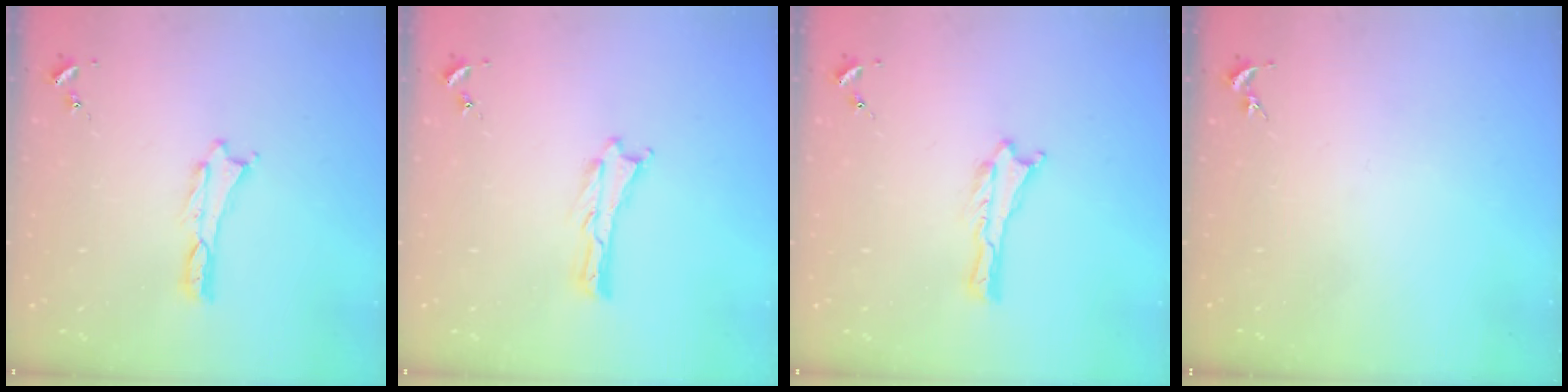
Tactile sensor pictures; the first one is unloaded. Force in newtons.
{"total": 0.0}
{"total": 0.0}
{"total": 0.0}